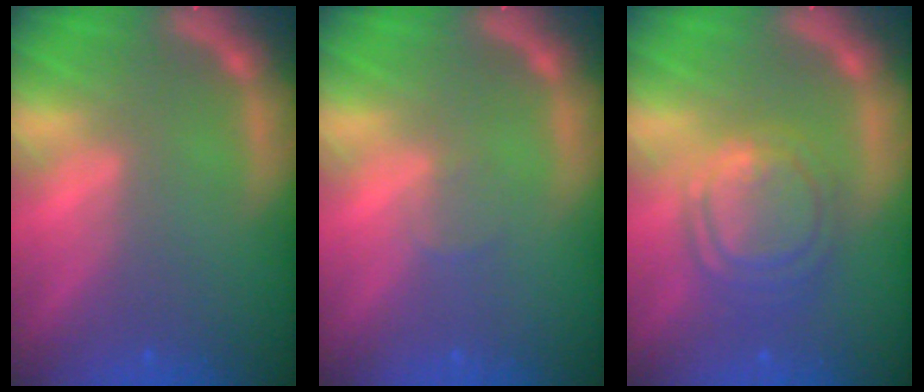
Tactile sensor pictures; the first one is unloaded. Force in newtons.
{"total": 1.0}
{"total": 6.5}